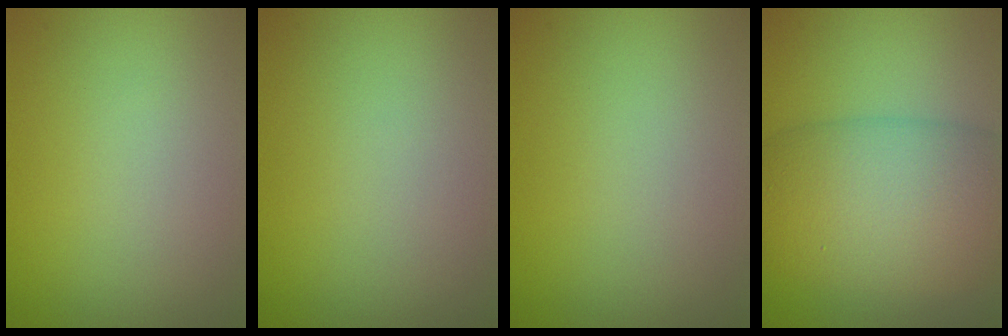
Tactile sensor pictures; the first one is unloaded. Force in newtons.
{"total": 0.0}
{"total": 0.0}
{"total": 9.8, "press": 9.8, "slide": 0.7}